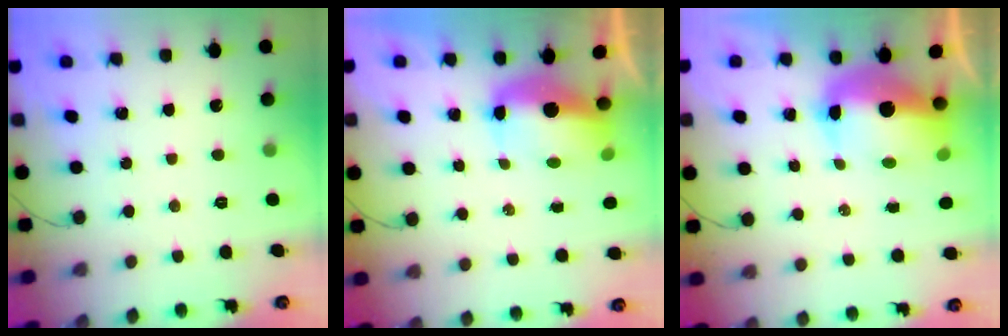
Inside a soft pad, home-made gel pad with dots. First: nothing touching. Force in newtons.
{"total": 9.4, "press": 9.2, "slide": 2.0}
{"total": 10.3, "press": 10.1, "slide": 2.1}